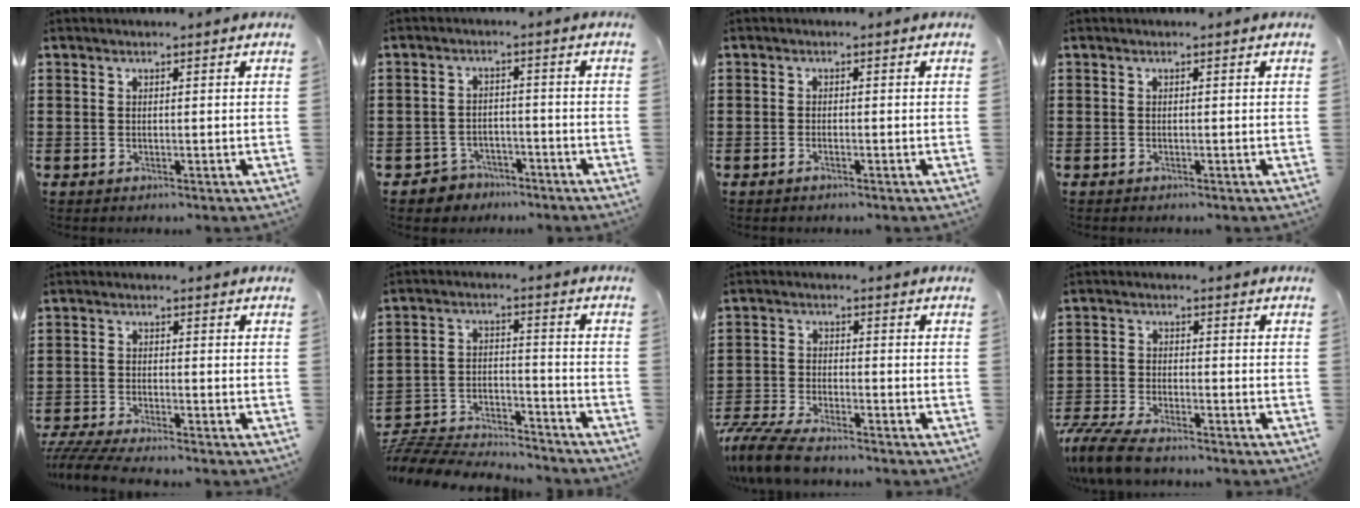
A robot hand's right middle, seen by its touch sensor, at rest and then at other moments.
{"total": 3.1, "force": [-2.9, 1.1, -0.2], "torque": [-0.007, 0.001, -0.063]}
{"total": 0.8, "force": [-0.5, 0.0, 0.6], "torque": [-0.013, -0.005, -0.008]}
{"total": 0.0}
{"total": 3.8, "force": [-3.5, 0.1, 1.3], "torque": [-0.043, -0.015, -0.076]}
{"total": 6.5, "force": [-6.4, 0.8, 0.4], "torque": [-0.015, 0.008, -0.133]}
{"total": 6.1, "force": [-5.5, 0.8, 2.4], "torque": [-0.070, -0.009, -0.113]}
{"total": 5.8, "force": [-5.2, 0.8, 2.4], "torque": [-0.079, -0.013, -0.110]}